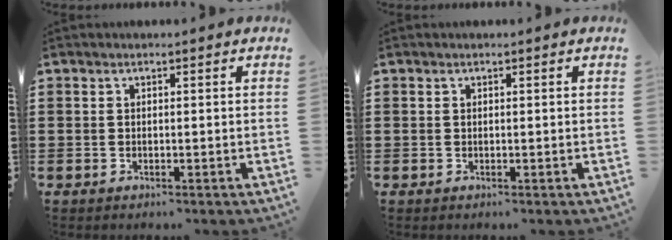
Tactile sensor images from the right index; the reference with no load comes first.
{"total": 0.0}